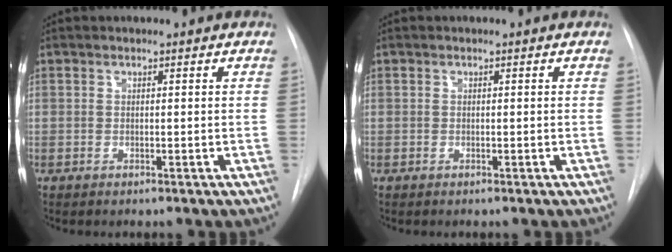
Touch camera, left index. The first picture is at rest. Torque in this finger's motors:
{"motor_torque": [-0.11, -0.09, 0.02, 0.02]}